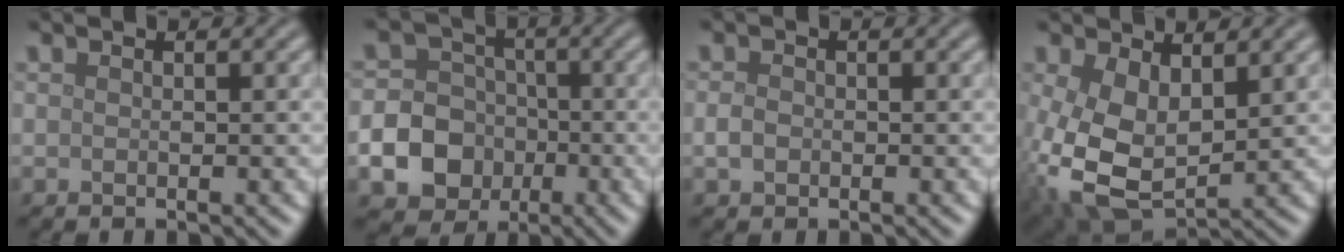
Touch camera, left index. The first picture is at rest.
{"total": 12.9, "force": [-4.2, 11.8, 3.3], "torque": [-0.094, -0.039, -0.088]}
{"total": 1.4, "force": [-0.3, 1.0, 0.8], "torque": [-0.018, -0.001, -0.008]}
{"total": 7.7, "force": [-0.3, 4.7, 6.1], "torque": [-0.152, -0.016, 0.004]}